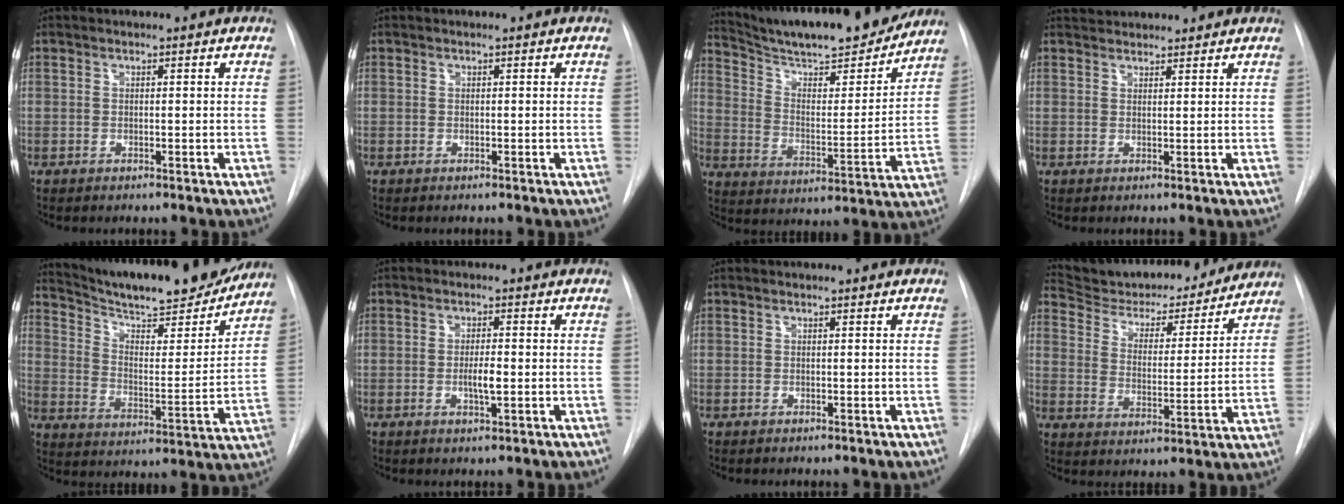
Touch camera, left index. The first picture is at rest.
{"total": 0.0}
{"total": 21.5, "force": [19.4, 2.5, 9.0], "torque": [-0.151, -0.028, 0.288]}
{"total": 4.2, "force": [4.1, 0.8, 0.6], "torque": [-0.009, 0.031, 0.059]}
{"total": 23.6, "force": [21.1, 3.2, 10.2], "torque": [-0.168, -0.038, 0.300]}
{"total": 3.1, "force": [-1.4, 0.4, 2.7], "torque": [-0.049, -0.008, -0.020]}
{"total": 0.0}
{"total": 20.1, "force": [18.6, 4.9, 6.0], "torque": [-0.088, -0.011, 0.264]}